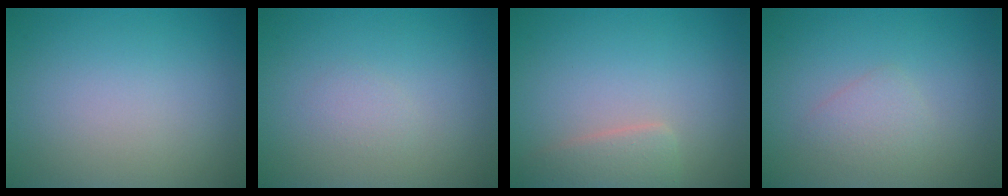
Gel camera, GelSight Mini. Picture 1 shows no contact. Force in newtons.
{"total": 0.8, "press": 0.8, "slide": 0.1}
{"total": 2.2, "press": 2.2, "slide": 0.1}
{"total": 1.7, "press": 1.7, "slide": 0.1}